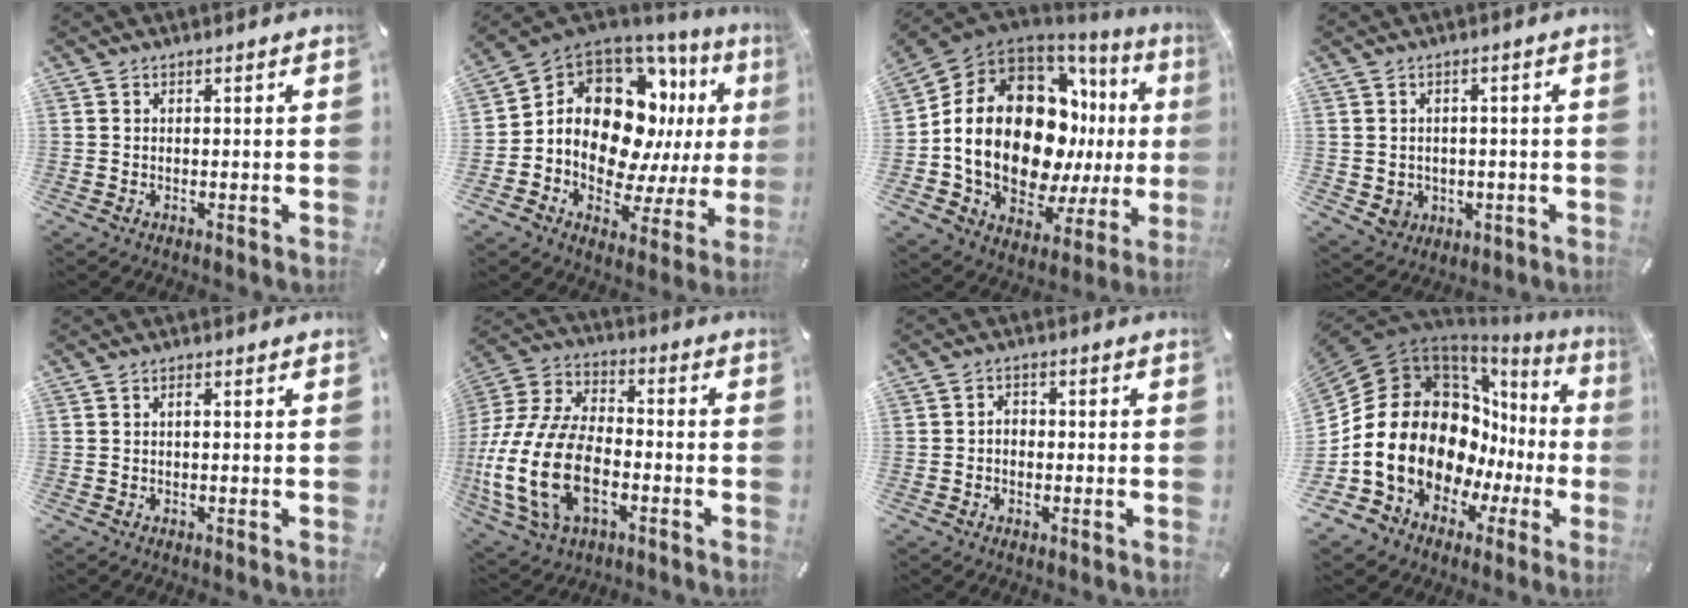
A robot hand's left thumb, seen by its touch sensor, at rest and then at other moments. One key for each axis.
{"total": 17.5, "fx": 4.6, "fy": 12.6, "fz": 11.3, "tx": -0.182, "ty": -0.048, "tz": 0.082}
{"total": 27.4, "fx": 1.5, "fy": 17.0, "fz": 21.4, "tx": -0.432, "ty": -0.032, "tz": 0.045}
{"total": 4.4, "fx": 0.0, "fy": 4.3, "fz": 1.0, "tx": -0.015, "ty": -0.002, "tz": -0.002}
{"total": 0.8, "fx": 0.0, "fy": 0.2, "fz": 0.8, "tx": -0.017, "ty": 0.000, "tz": -0.001}
{"total": 20.9, "fx": -6.5, "fy": 12.9, "fz": 15.1, "tx": -0.333, "ty": 0.022, "tz": -0.113}
{"total": 2.9, "fx": -1.0, "fy": 2.4, "fz": 1.4, "tx": -0.025, "ty": 0.009, "tz": -0.021}
{"total": 24.9, "fx": -0.3, "fy": 18.1, "fz": 17.1, "tx": -0.326, "ty": -0.050, "tz": 0.031}